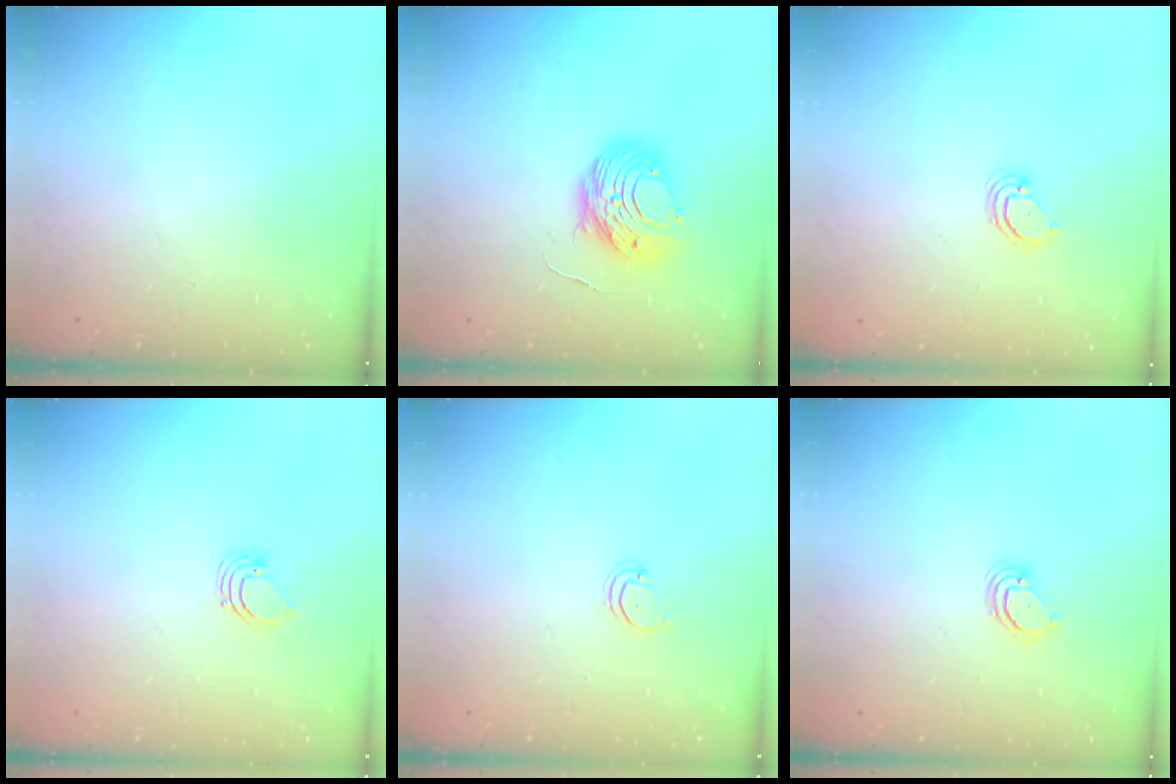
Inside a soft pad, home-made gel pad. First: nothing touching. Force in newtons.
{"total": 11.2, "press": 11.2, "slide": 0.9}
{"total": 2.8, "press": 2.8, "slide": 0.3}
{"total": 2.2, "press": 2.2, "slide": 0.2}
{"total": 2.5, "press": 2.5, "slide": 0.2}
{"total": 2.8, "press": 2.8, "slide": 0.3}